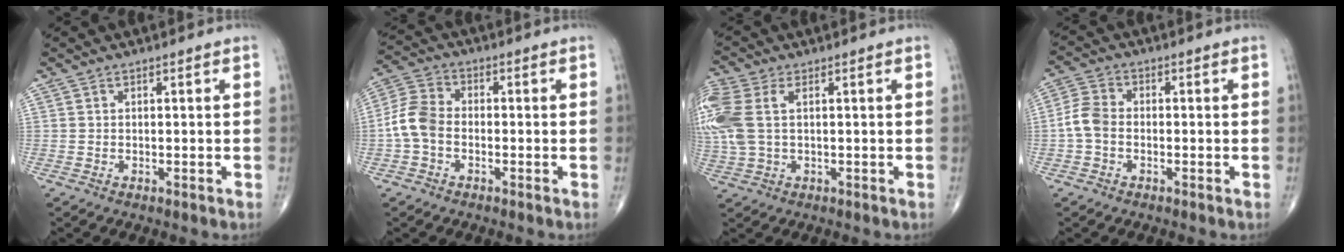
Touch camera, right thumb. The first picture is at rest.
{"total": 6.9, "force": [-1.5, 4.8, 4.7], "torque": [-0.094, 0.021, -0.044]}
{"total": 11.5, "force": [2.3, 6.9, 8.9], "torque": [-0.259, 0.021, 0.049]}
{"total": 4.9, "force": [-1.0, 3.5, 3.3], "torque": [-0.067, 0.013, -0.031]}